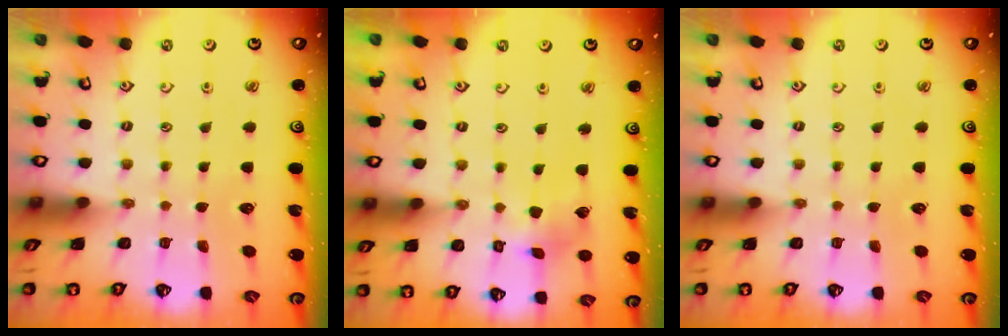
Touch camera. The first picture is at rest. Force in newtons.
{"total": 7.0, "press": 6.9, "slide": 0.5}
{"total": 0.0}